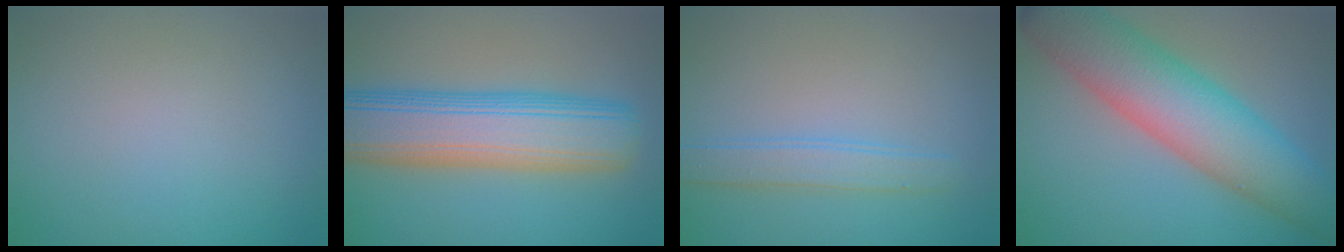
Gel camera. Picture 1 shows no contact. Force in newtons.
{"total": 10.8, "press": 10.8, "slide": 0.4}
{"total": 2.5, "press": 2.5, "slide": 0.1}
{"total": 9.9, "press": 9.9, "slide": 0.2}